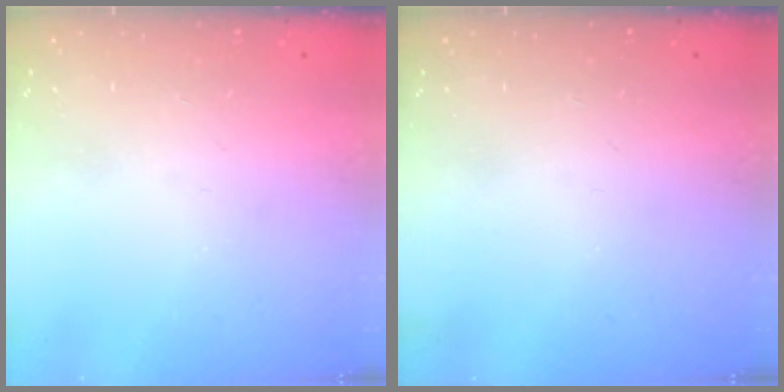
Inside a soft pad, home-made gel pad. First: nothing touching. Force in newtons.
{"total": 0.0}